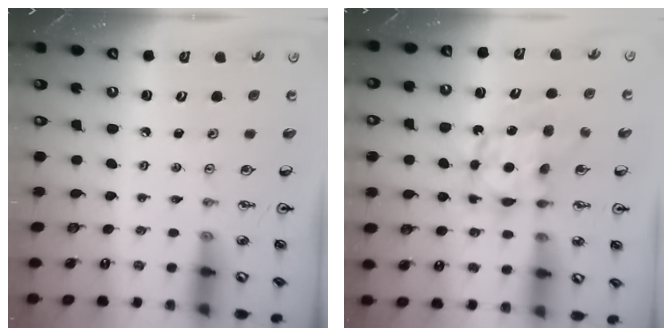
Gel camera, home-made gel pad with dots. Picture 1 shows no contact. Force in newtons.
{"total": 9.5, "press": 9.5, "slide": 0.8}